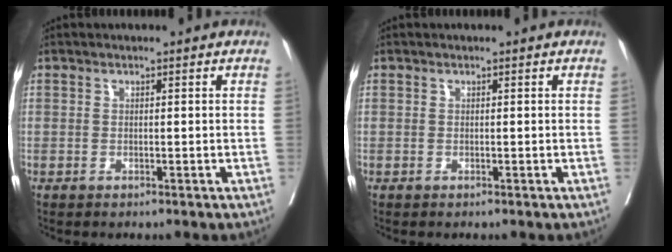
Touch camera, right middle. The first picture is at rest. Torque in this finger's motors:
{"motor_torque": [0.01, -0.01, 0.00, 0.01]}